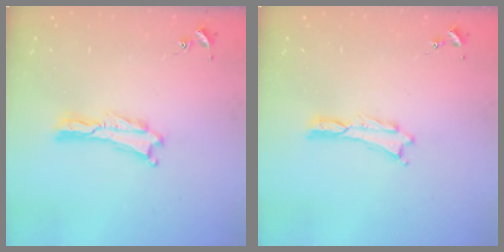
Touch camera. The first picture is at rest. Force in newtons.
{"total": 0.0}